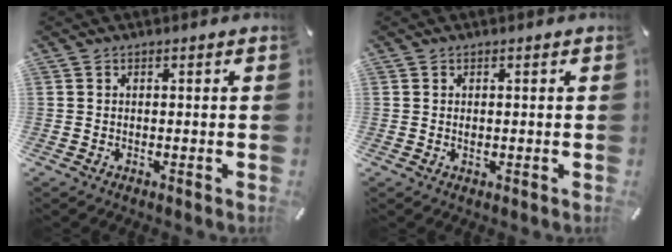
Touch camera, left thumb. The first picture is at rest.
{"total": 0.9, "force": [0.1, 0.5, 0.7], "torque": [-0.007, -0.001, -0.002]}